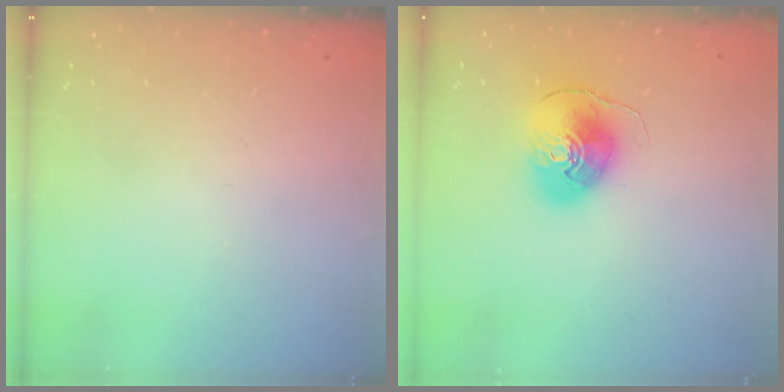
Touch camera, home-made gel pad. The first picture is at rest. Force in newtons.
{"total": 10.3, "press": 10.2, "slide": 1.5}